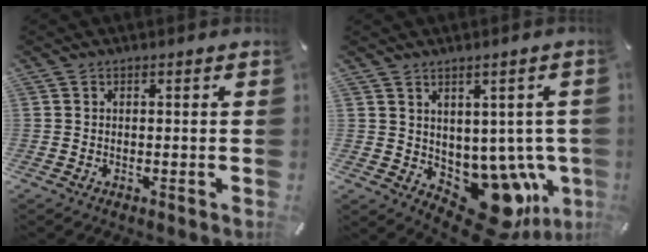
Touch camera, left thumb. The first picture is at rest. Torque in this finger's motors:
{"motor_torque": [0.53, 2.31, 0.11, 0.03, 0.04]}